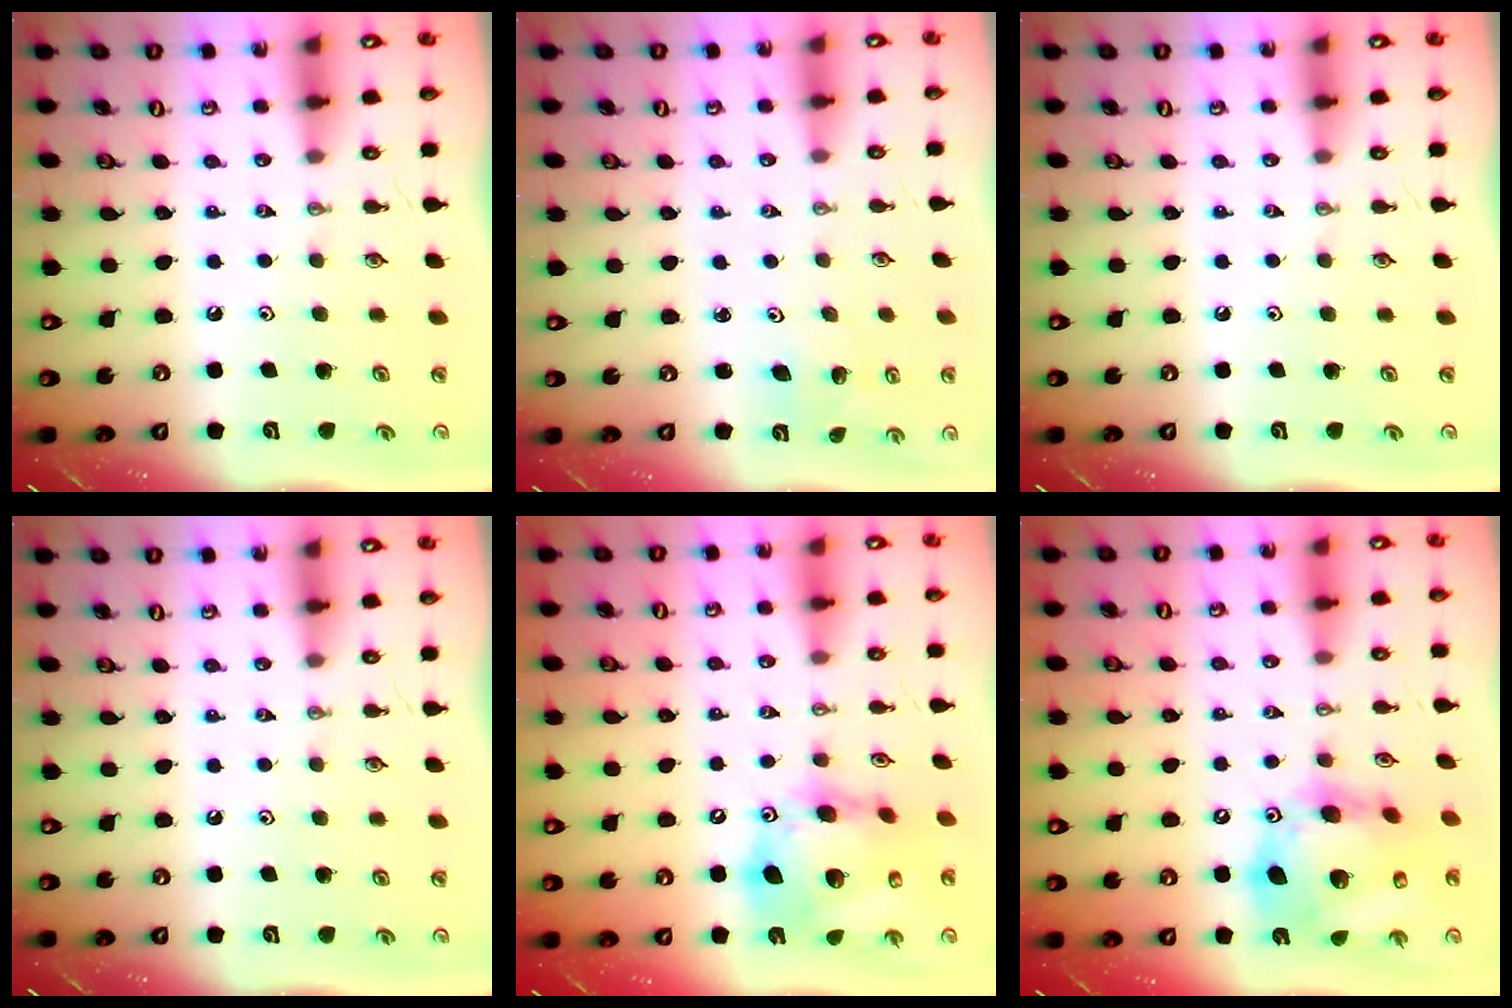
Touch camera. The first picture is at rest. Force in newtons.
{"total": 2.0, "press": 2.0, "slide": 0.1}
{"total": 0.0}
{"total": 0.0}
{"total": 19.4, "press": 19.3, "slide": 2.1}
{"total": 19.2, "press": 19.0, "slide": 2.3}